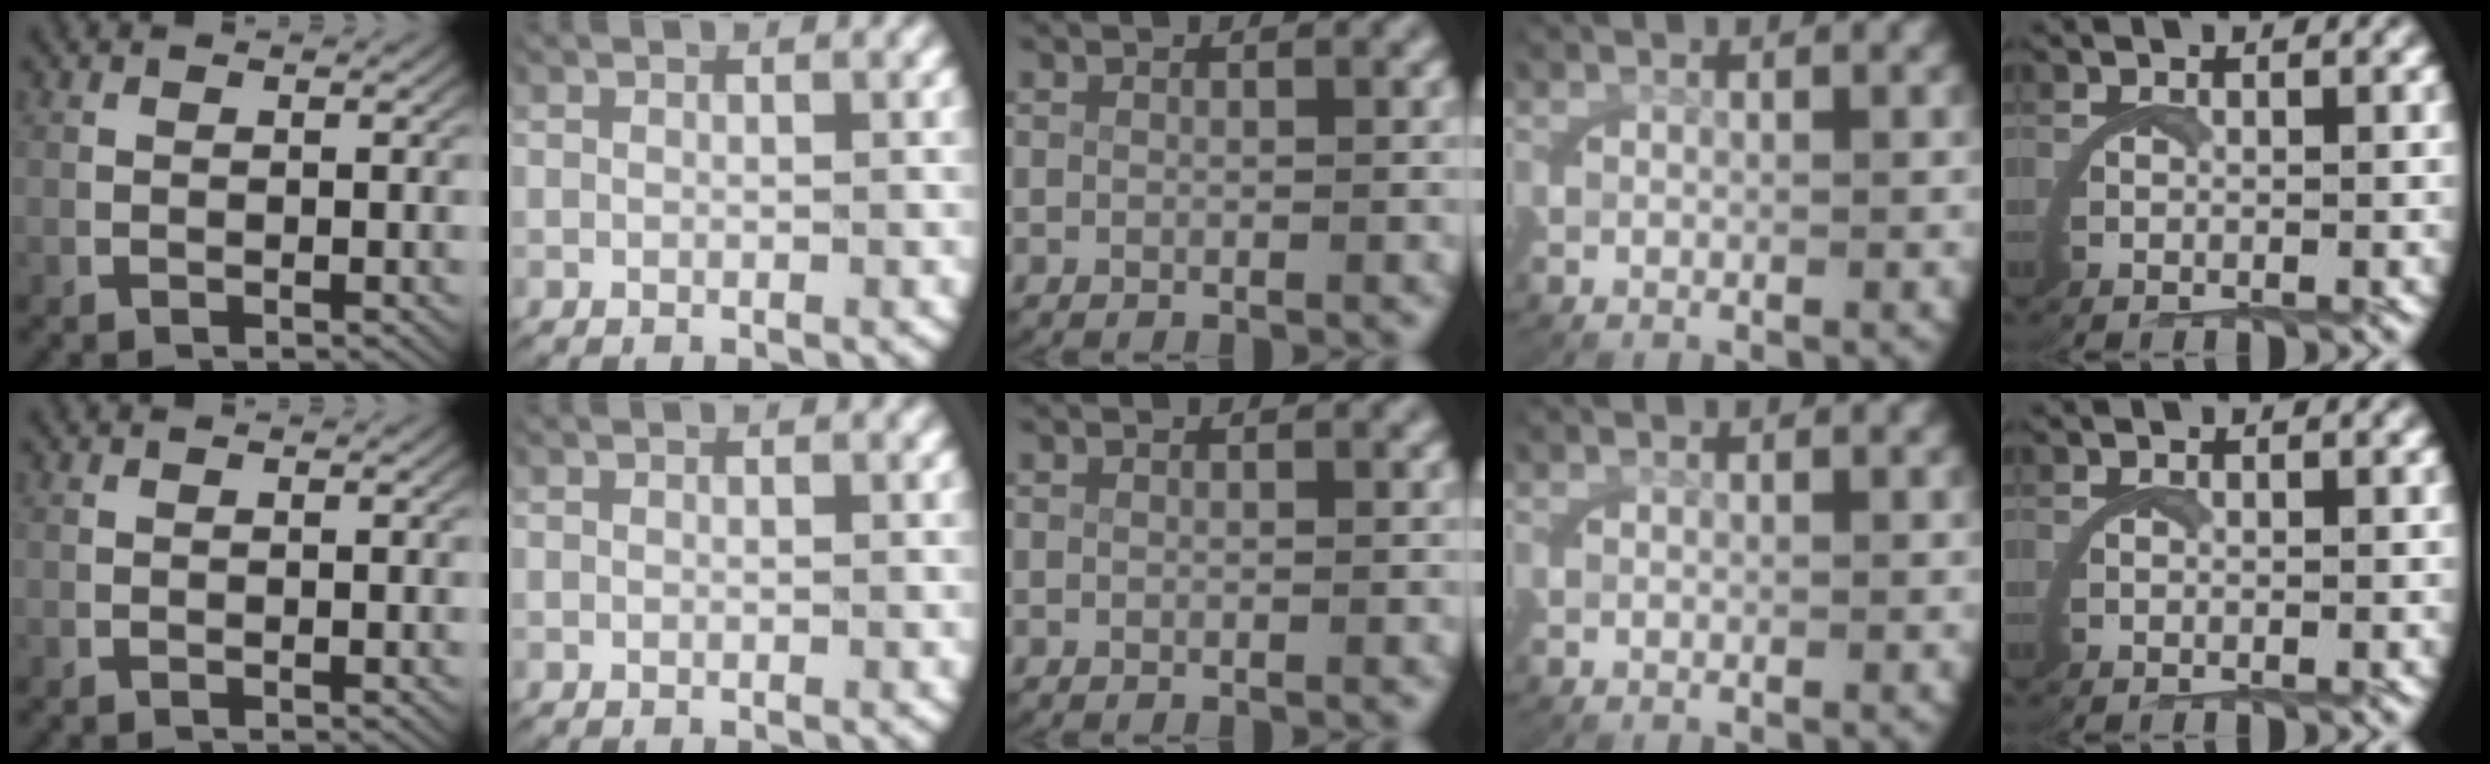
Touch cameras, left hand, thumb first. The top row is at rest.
{}